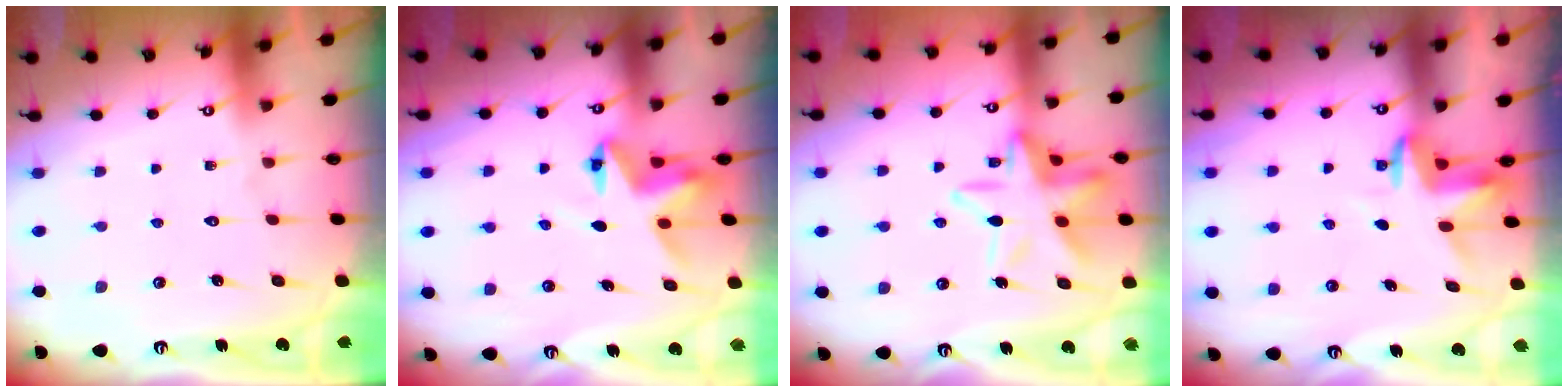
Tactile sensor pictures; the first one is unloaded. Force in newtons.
{"total": 5.1, "press": 5.1, "slide": 0.4}
{"total": 13.8, "press": 13.7, "slide": 1.4}
{"total": 3.4, "press": 3.4, "slide": 0.2}